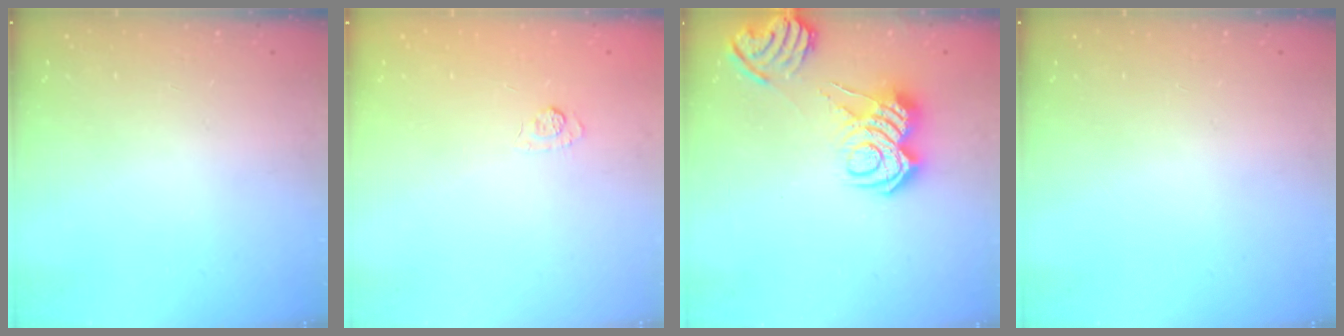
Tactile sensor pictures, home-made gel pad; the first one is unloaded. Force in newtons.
{"total": 2.1, "press": 1.6, "slide": 1.3}
{"total": 11.9, "press": 11.8, "slide": 1.1}
{"total": 0.0}